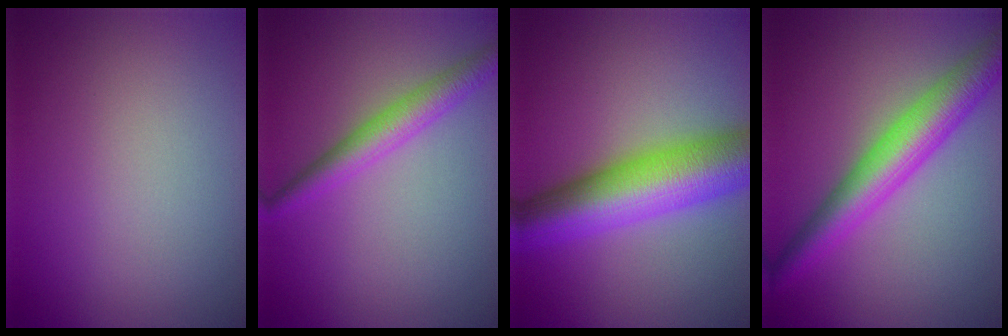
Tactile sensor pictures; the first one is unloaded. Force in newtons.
{"total": 3.3, "press": 3.3, "slide": 0.1}
{"total": 10.3, "press": 10.3, "slide": 0.2}
{"total": 6.4, "press": 6.4, "slide": 0.2}